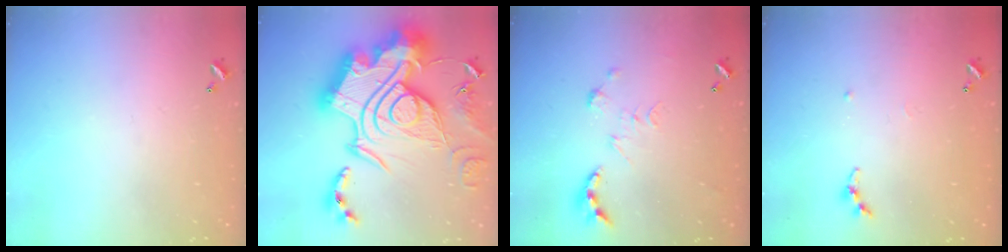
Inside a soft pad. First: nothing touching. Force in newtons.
{"total": 0.6, "press": 0.6, "slide": 0.0}
{"total": 0.0}
{"total": 6.2, "press": 6.1, "slide": 0.7}